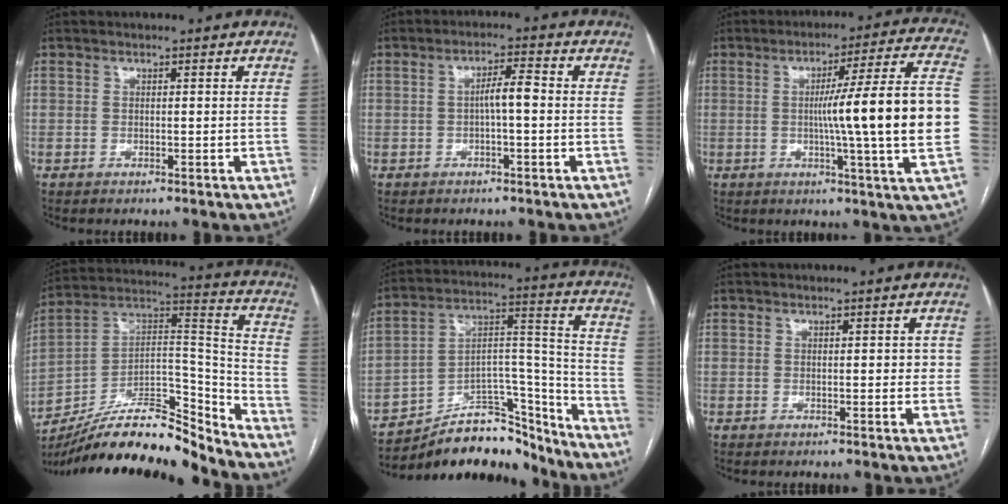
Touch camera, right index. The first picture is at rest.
{"total": 3.6, "force": [-0.3, 0.5, 3.5], "torque": [-0.059, 0.010, -0.004]}
{"total": 18.9, "force": [-0.9, -1.5, 18.8], "torque": [-0.233, 0.014, -0.021]}
{"total": 20.8, "force": [-18.5, 2.9, 9.0], "torque": [-0.167, 0.046, -0.317]}
{"total": 19.2, "force": [-16.9, 6.5, 6.4], "torque": [-0.110, 0.052, -0.269]}
{"total": 2.1, "force": [0.2, 1.1, 1.8], "torque": [-0.017, 0.005, 0.002]}